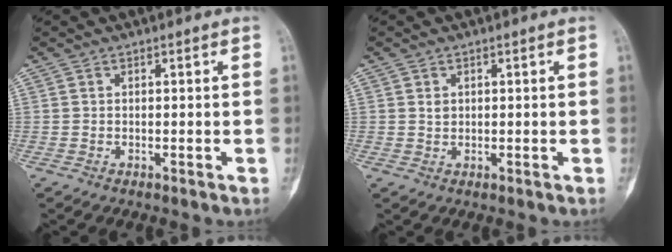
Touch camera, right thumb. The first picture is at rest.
{"total": 1.2, "force": [0.4, 1.0, 0.6], "torque": [-0.003, 0.000, 0.008]}